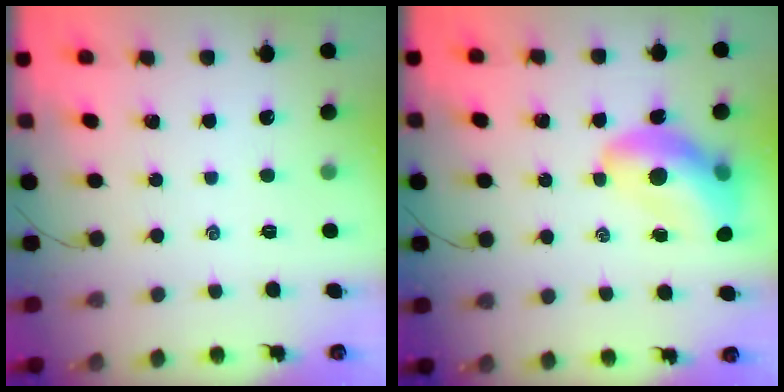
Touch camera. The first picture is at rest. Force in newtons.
{"total": 12.5, "press": 11.9, "slide": 3.7}